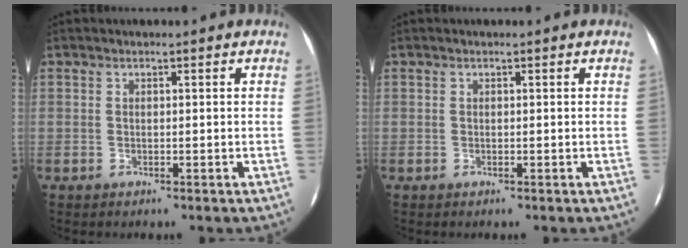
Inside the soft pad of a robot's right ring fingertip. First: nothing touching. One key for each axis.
{"total": 0.0}